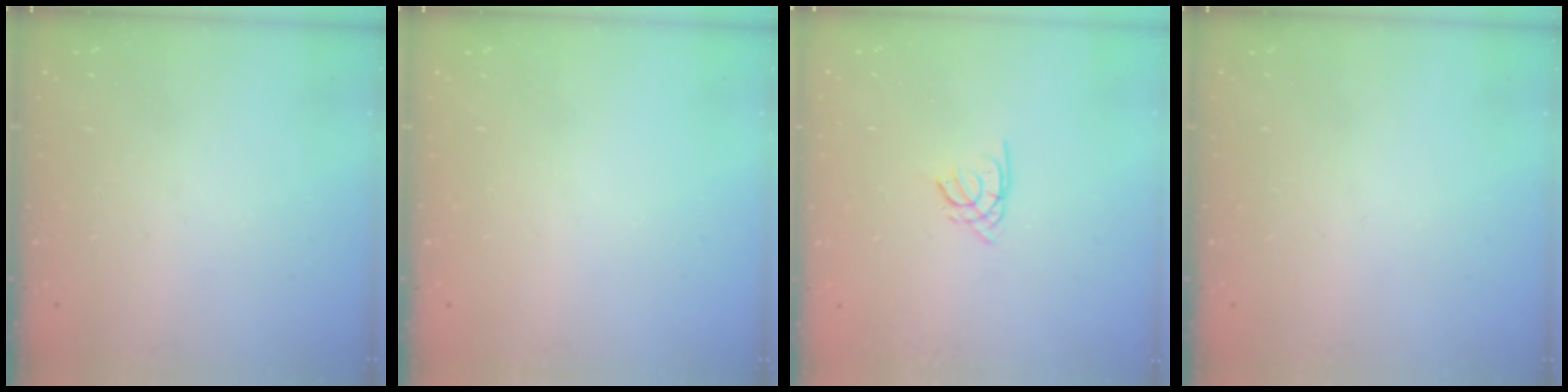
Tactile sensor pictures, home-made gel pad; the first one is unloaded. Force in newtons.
{"total": 0.0}
{"total": 1.3, "press": 1.3, "slide": 0.4}
{"total": 0.0}